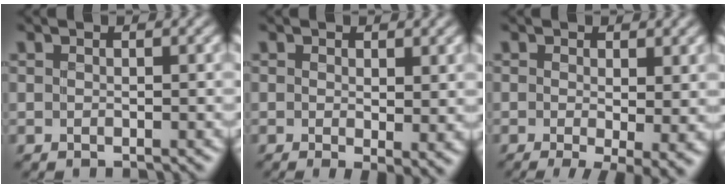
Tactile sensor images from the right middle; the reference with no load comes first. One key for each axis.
{"total": 2.4, "fx": 0.6, "fy": 0.6, "fz": 2.3, "tx": -0.031, "ty": -0.013, "tz": 0.014}
{"total": 4.2, "fx": -0.4, "fy": 1.0, "fz": 4.0, "tx": -0.056, "ty": -0.021, "tz": -0.001}